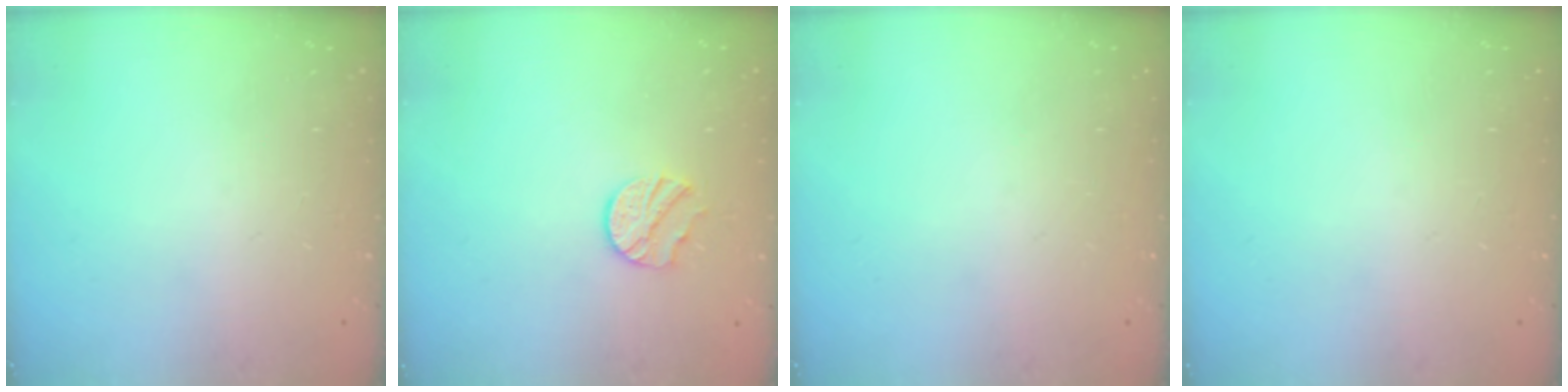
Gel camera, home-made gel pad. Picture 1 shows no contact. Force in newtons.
{"total": 8.3, "press": 8.3, "slide": 0.2}
{"total": 0.0}
{"total": 0.0}